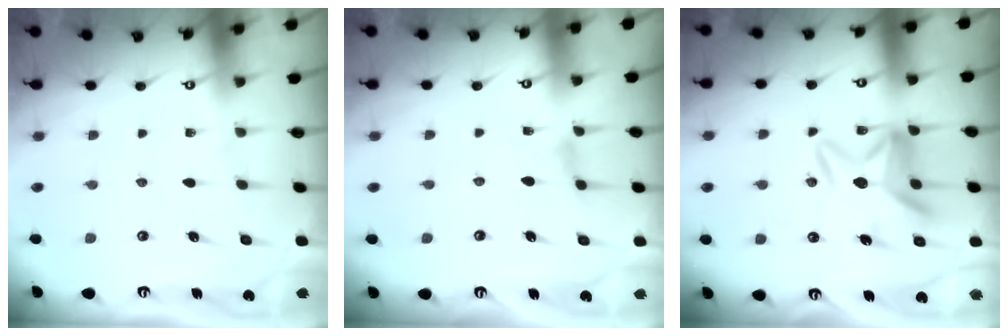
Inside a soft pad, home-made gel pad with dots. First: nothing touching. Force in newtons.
{"total": 1.5, "press": 1.5, "slide": 0.4}
{"total": 10.4, "press": 10.3, "slide": 1.3}